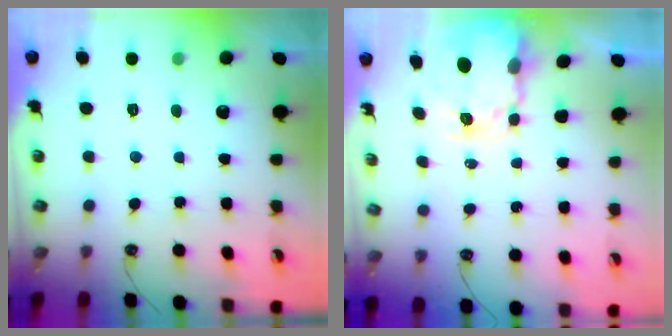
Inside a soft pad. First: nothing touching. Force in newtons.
{"total": 5.1, "press": 5.1, "slide": 0.4}